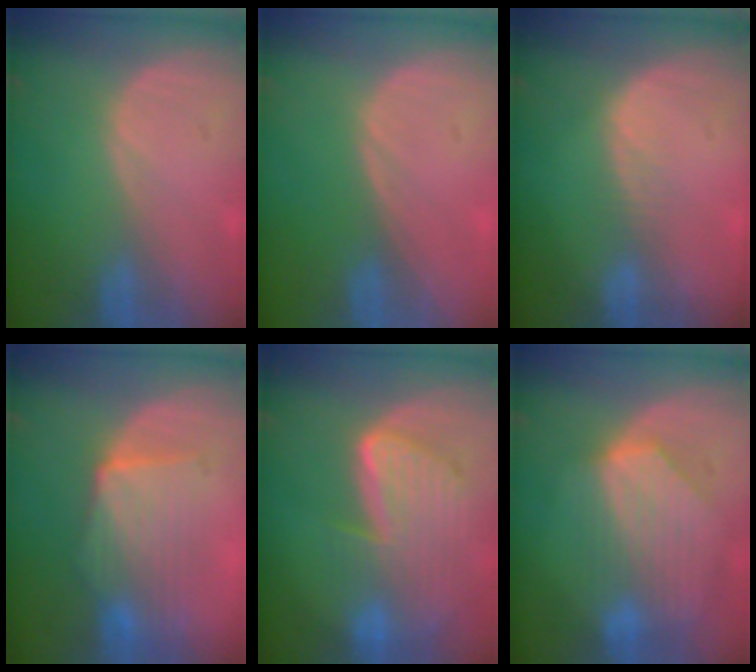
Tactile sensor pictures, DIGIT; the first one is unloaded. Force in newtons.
{"total": 0.0}
{"total": 1.6, "press": 1.6, "slide": 0.1}
{"total": 7.7, "press": 7.7, "slide": 0.4}
{"total": 9.8, "press": 8.2, "slide": 5.2}
{"total": 8.7, "press": 7.9, "slide": 3.7}